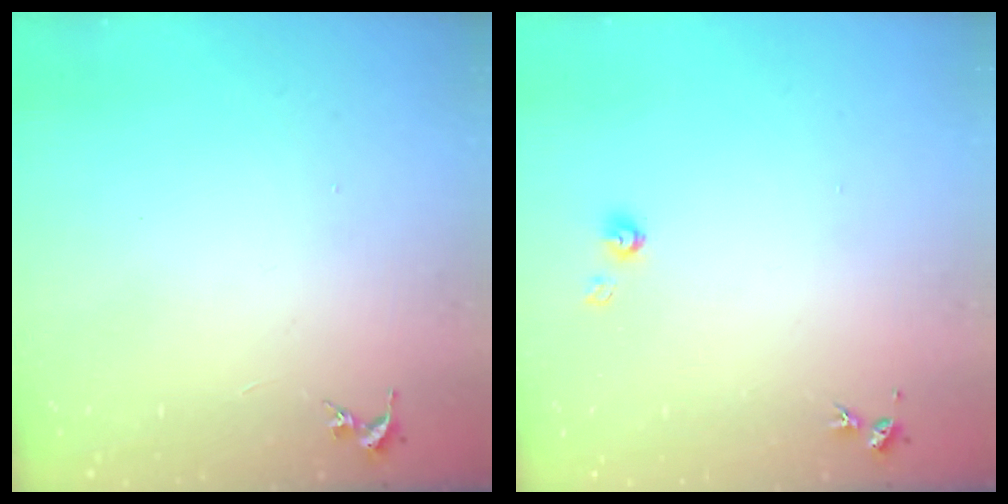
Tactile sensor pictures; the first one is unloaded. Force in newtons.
{"total": 3.9, "press": 3.8, "slide": 0.4}